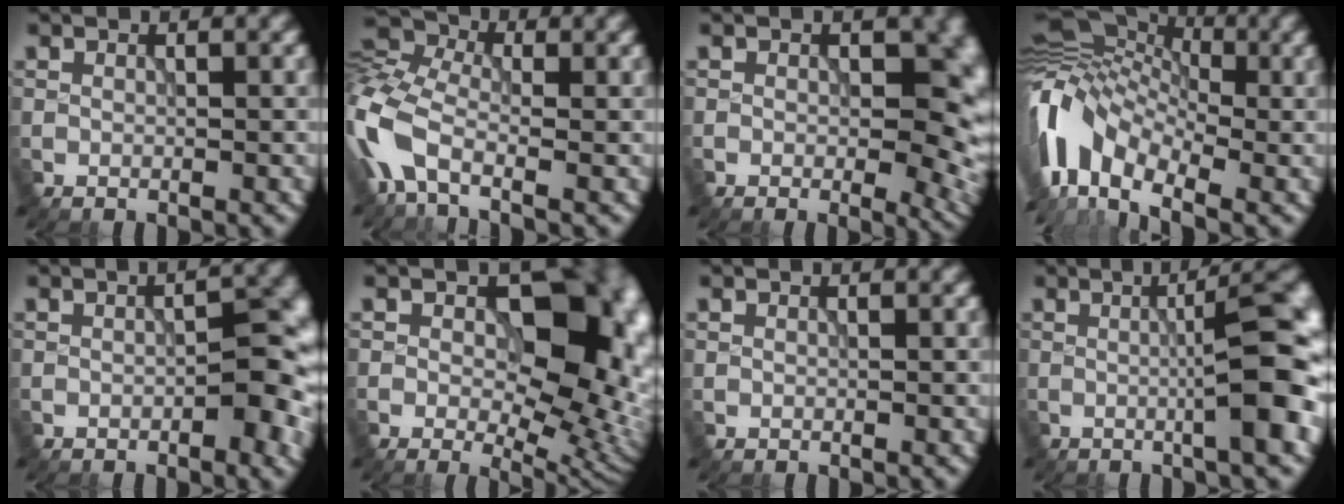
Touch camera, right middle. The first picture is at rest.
{"total": 7.6, "force": [-2.5, 4.3, 5.8], "torque": [-0.149, -0.001, -0.073]}
{"total": 10.3, "force": [0.2, 6.2, 8.3], "torque": [-0.061, -0.007, 0.009]}
{"total": 10.7, "force": [-3.4, 6.6, 7.7], "torque": [-0.162, 0.003, -0.086]}
{"total": 5.8, "force": [-1.0, 2.5, 5.1], "torque": [-0.053, -0.003, -0.011]}
{"total": 13.1, "force": [0.8, 7.9, 10.5], "torque": [-0.118, -0.002, 0.015]}
{"total": 0.0}
{"total": 8.8, "force": [0.1, 1.6, 8.6], "torque": [-0.103, 0.008, -0.002]}